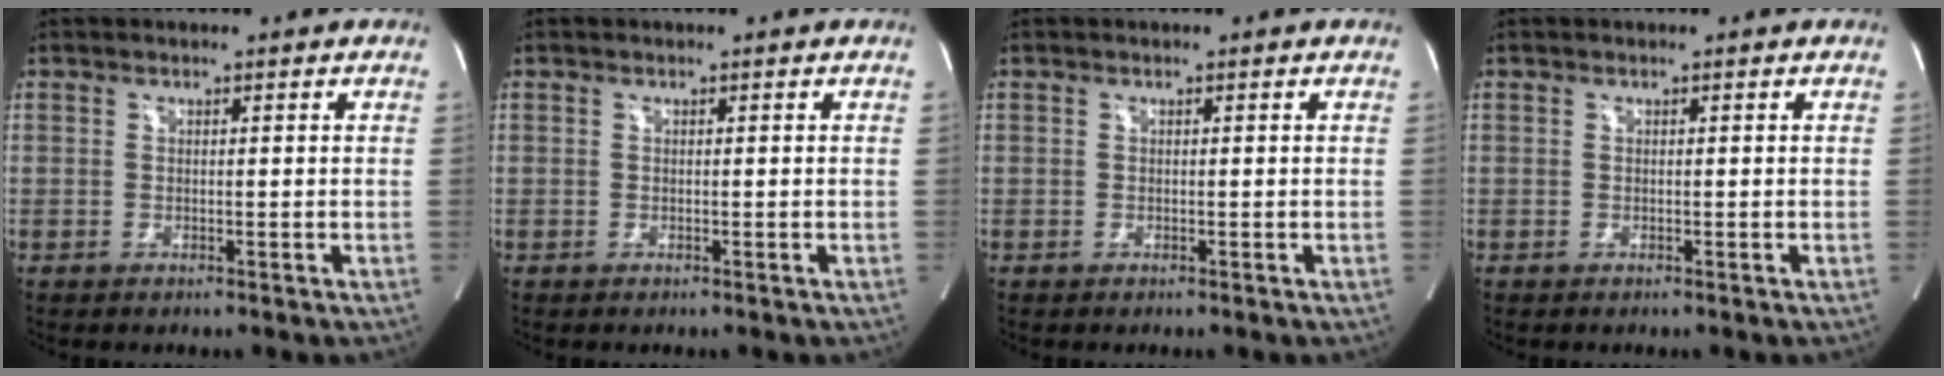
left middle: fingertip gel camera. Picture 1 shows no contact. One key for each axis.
{"total": 0.0}
{"total": 0.0}
{"total": 0.0}